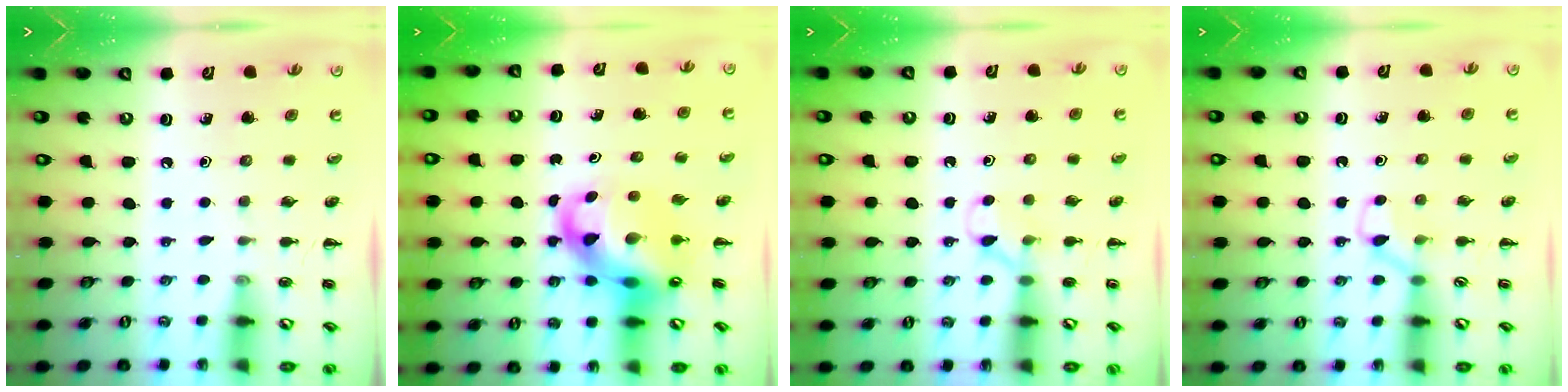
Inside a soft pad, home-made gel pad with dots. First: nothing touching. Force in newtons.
{"total": 11.2, "press": 10.8, "slide": 3.1}
{"total": 4.2, "press": 3.9, "slide": 1.5}
{"total": 3.5, "press": 3.3, "slide": 1.4}